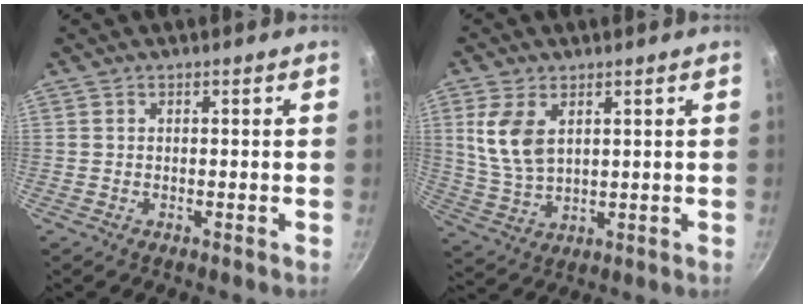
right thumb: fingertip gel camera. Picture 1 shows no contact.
{"total": 8.9, "force": [3.0, 5.2, 6.5], "torque": [-0.126, -0.020, 0.067]}